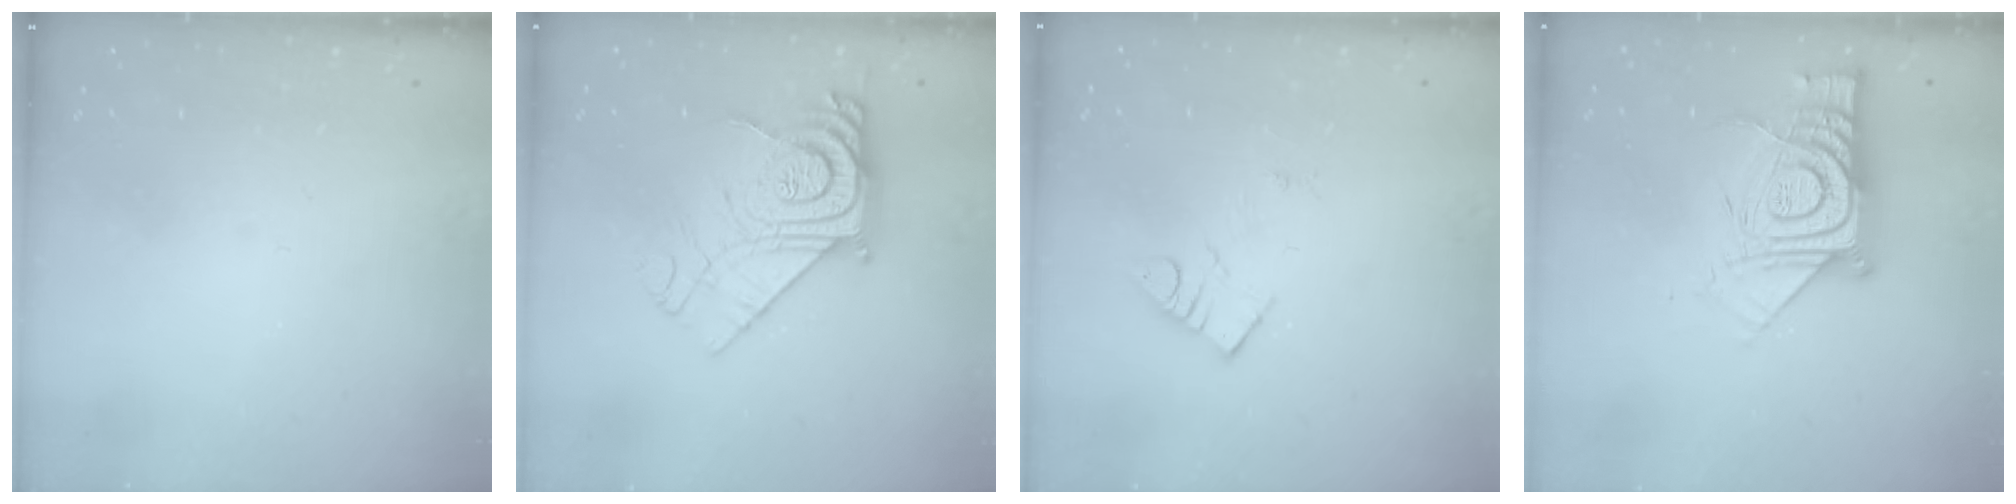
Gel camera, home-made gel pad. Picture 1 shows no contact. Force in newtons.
{"total": 14.3, "press": 14.3, "slide": 1.0}
{"total": 3.7, "press": 3.7, "slide": 0.5}
{"total": 15.7, "press": 15.6, "slide": 1.3}